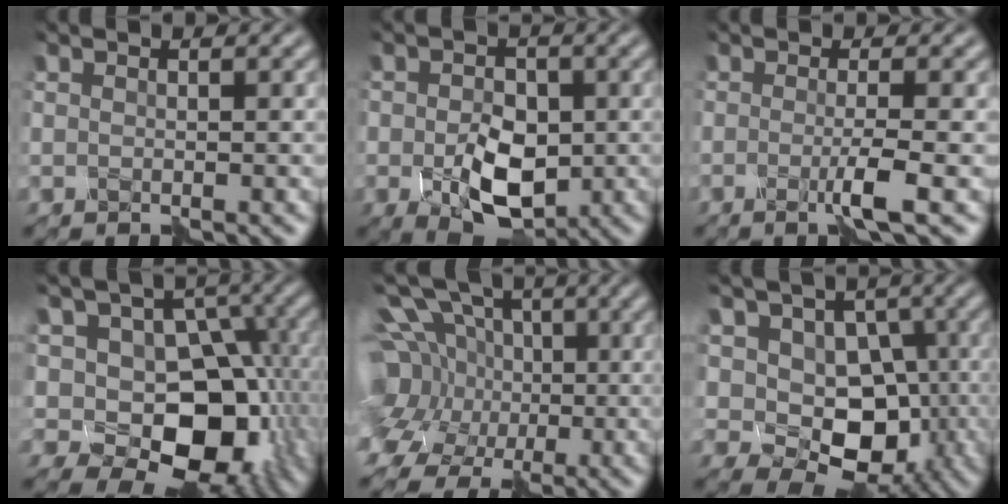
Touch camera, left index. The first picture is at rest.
{"total": 5.4, "force": [-1.6, 3.5, 3.8], "torque": [-0.070, -0.012, -0.024]}
{"total": 2.6, "force": [-0.9, 0.2, 2.4], "torque": [-0.033, -0.005, -0.025]}
{"total": 10.2, "force": [-1.8, 7.3, 6.8], "torque": [-0.079, -0.011, -0.036]}
{"total": 14.6, "force": [0.4, 12.4, 7.6], "torque": [-0.203, 0.035, -0.018]}
{"total": 6.2, "force": [-1.5, 4.9, 3.5], "torque": [-0.044, -0.004, -0.034]}